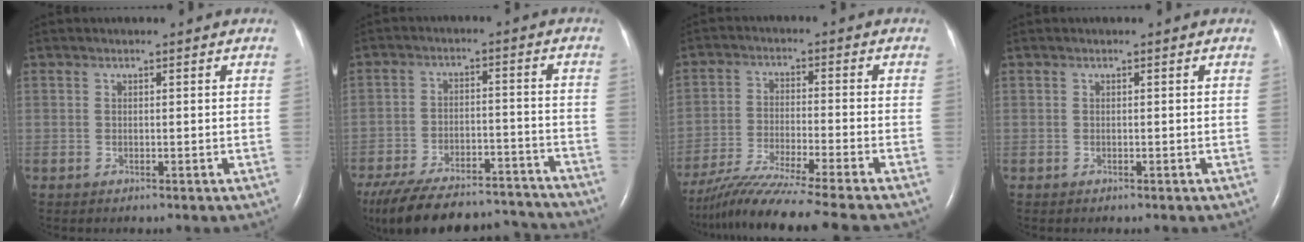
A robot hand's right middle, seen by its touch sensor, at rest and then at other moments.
{"total": 22.4, "force": [-20.0, 5.9, 8.1], "torque": [-0.161, -0.008, -0.286]}
{"total": 16.7, "force": [-14.5, -2.1, 8.1], "torque": [-0.146, -0.043, -0.241]}
{"total": 0.0}